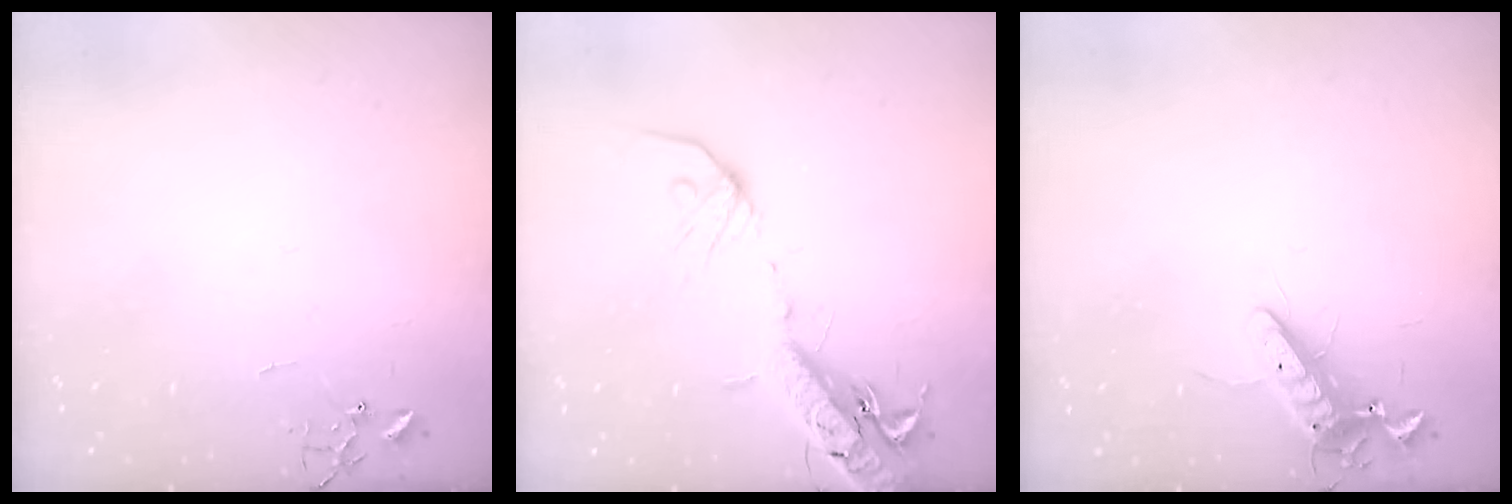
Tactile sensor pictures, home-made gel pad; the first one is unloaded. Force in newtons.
{"total": 17.9, "press": 17.4, "slide": 4.3}
{"total": 11.2, "press": 11.1, "slide": 1.4}